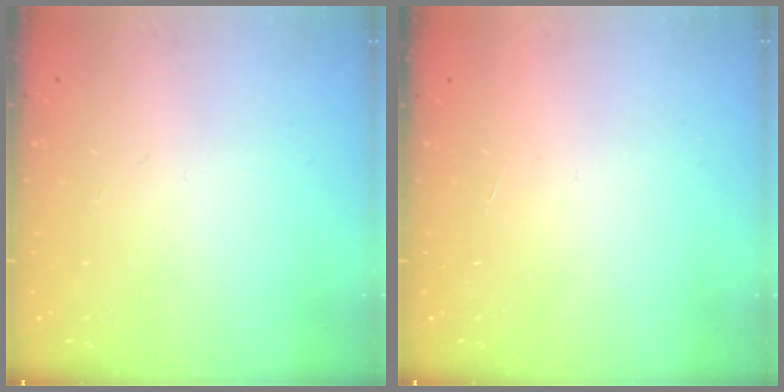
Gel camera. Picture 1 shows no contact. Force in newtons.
{"total": 1.5, "press": 1.5, "slide": 0.1}